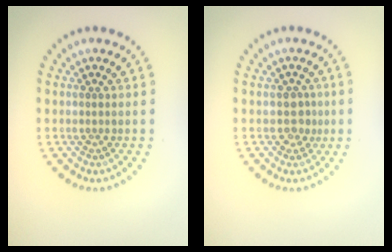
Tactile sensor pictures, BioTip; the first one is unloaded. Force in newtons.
{"total": 1.4, "press": 1.3, "slide": 0.5}